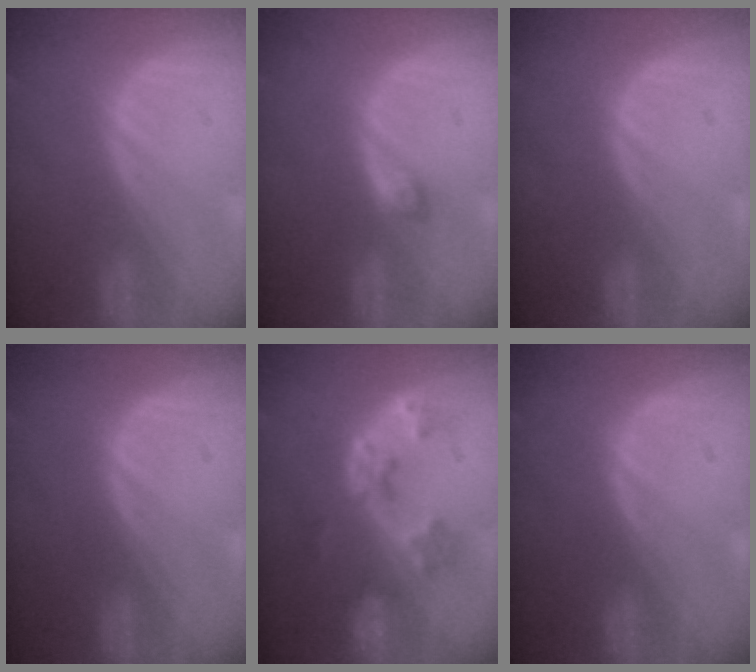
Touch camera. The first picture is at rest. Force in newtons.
{"total": 1.6, "press": 1.6, "slide": 0.3}
{"total": 0.0}
{"total": 0.0}
{"total": 5.7, "press": 5.7, "slide": 0.4}
{"total": 0.0}